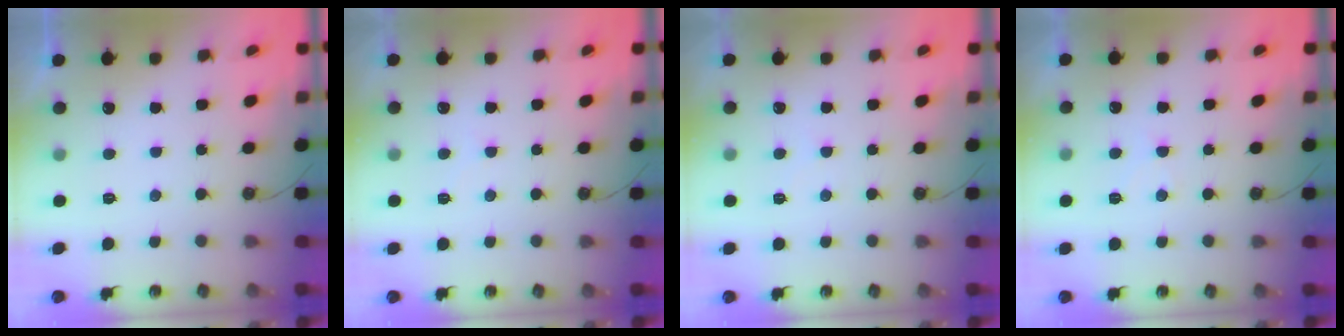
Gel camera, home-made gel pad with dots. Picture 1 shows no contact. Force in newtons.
{"total": 3.8, "press": 3.7, "slide": 0.5}
{"total": 2.1, "press": 2.0, "slide": 0.4}
{"total": 4.1, "press": 4.1, "slide": 0.7}